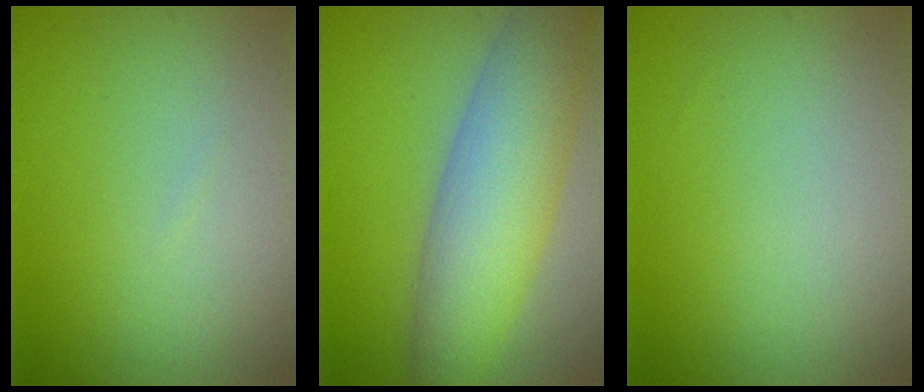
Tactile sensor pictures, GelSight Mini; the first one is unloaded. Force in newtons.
{"total": 7.9, "press": 7.9, "slide": 0.5}
{"total": 0.0}